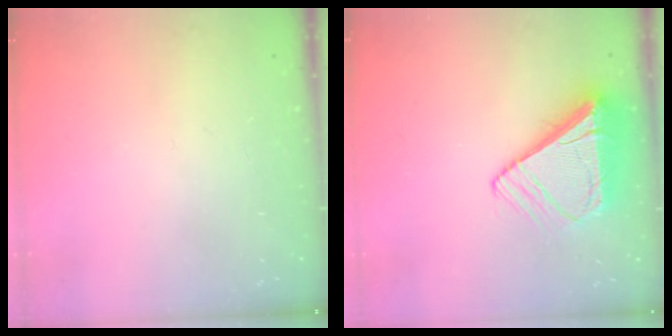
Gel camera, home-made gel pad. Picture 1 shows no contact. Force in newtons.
{"total": 9.2, "press": 9.2, "slide": 1.3}